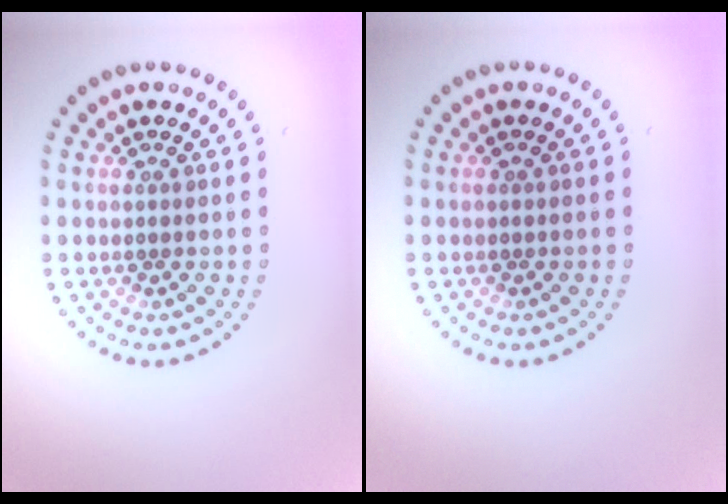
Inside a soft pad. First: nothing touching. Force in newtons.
{"total": 0.0}